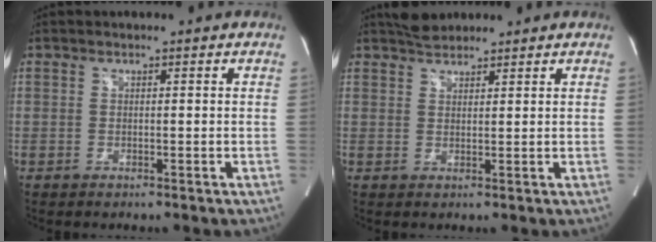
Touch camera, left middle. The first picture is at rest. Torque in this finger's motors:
{"motor_torque": [0.29, -0.25, -0.03, 0.03]}